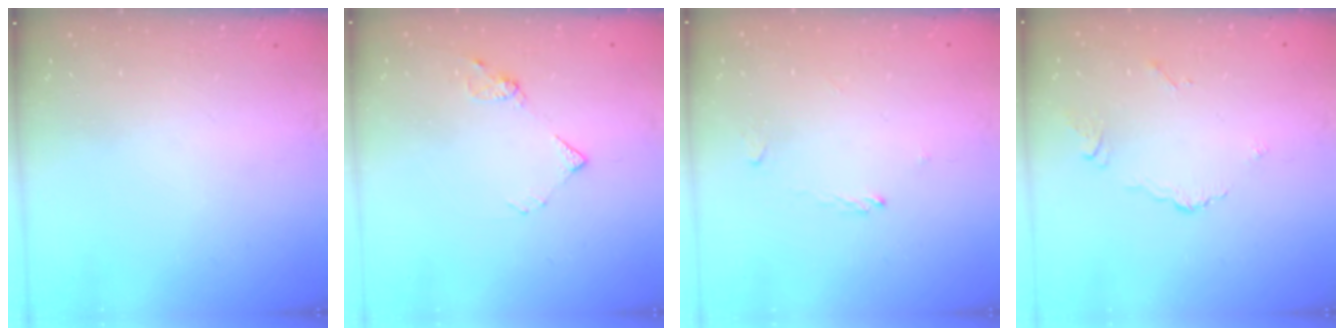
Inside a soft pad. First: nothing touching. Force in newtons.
{"total": 7.9, "press": 7.9, "slide": 0.8}
{"total": 1.2, "press": 1.1, "slide": 0.3}
{"total": 3.0, "press": 2.9, "slide": 0.8}